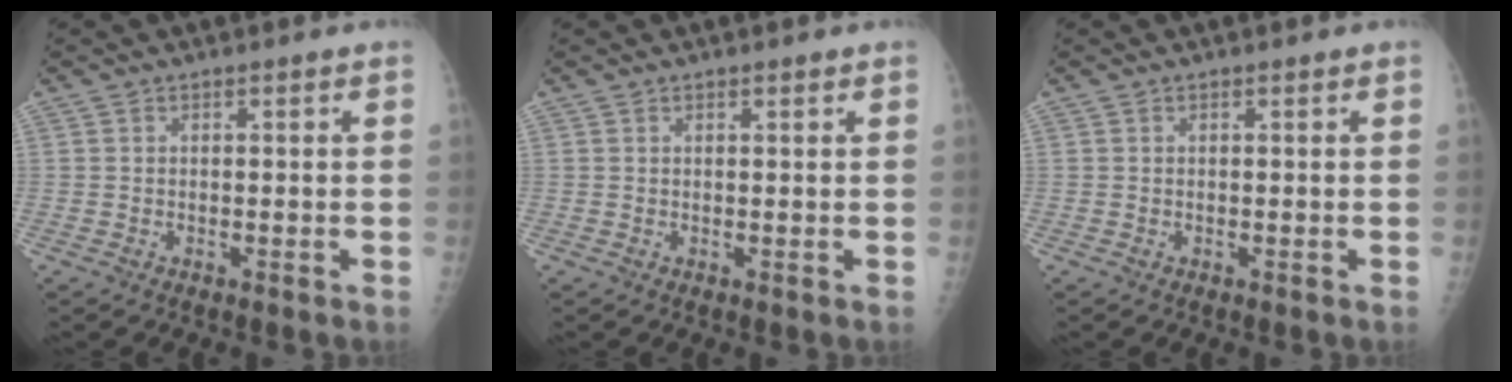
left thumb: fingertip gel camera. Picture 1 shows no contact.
{"total": 0.6, "force": [0.5, 0.2, 0.4], "torque": [-0.006, -0.002, 0.007]}
{"total": 0.0}